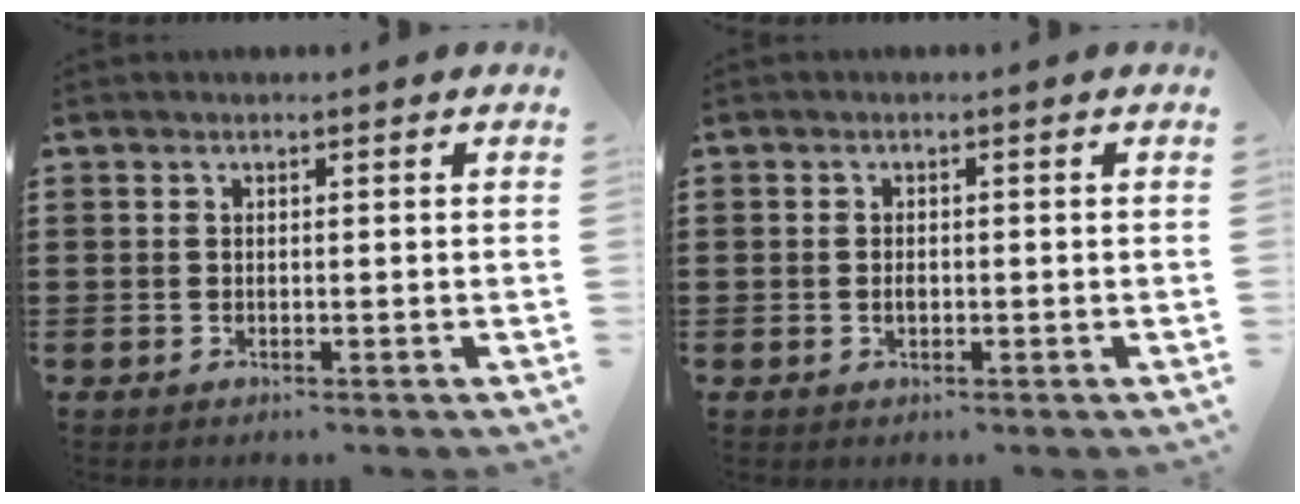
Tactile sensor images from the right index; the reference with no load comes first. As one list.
[{"total": 1.3, "force": [-0.2, 0.7, 1.1], "torque": [-0.023, -0.001, -0.003]}]